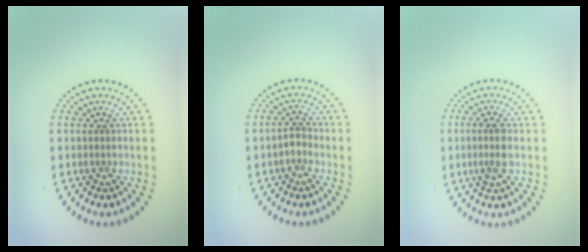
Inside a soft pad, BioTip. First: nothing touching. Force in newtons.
{"total": 1.0, "press": 0.9, "slide": 0.5}
{"total": 2.1, "press": 1.9, "slide": 0.9}